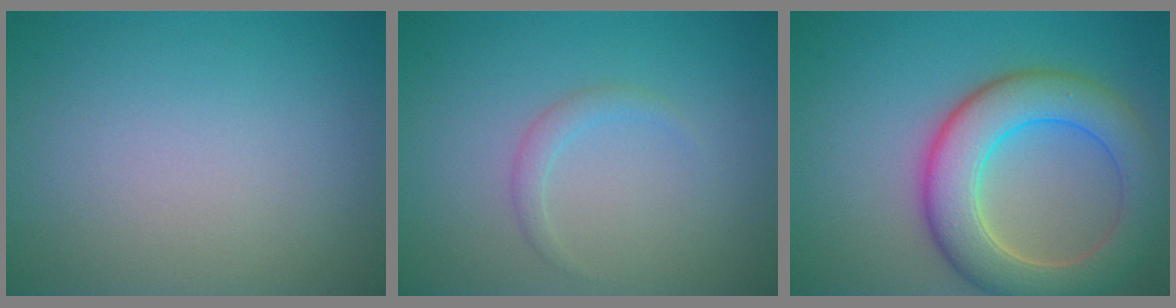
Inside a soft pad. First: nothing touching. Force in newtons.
{"total": 1.2, "press": 1.1, "slide": 0.1}
{"total": 8.0, "press": 7.9, "slide": 0.7}